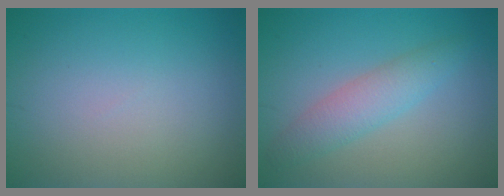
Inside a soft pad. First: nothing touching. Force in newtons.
{"total": 3.1, "press": 3.1, "slide": 0.2}